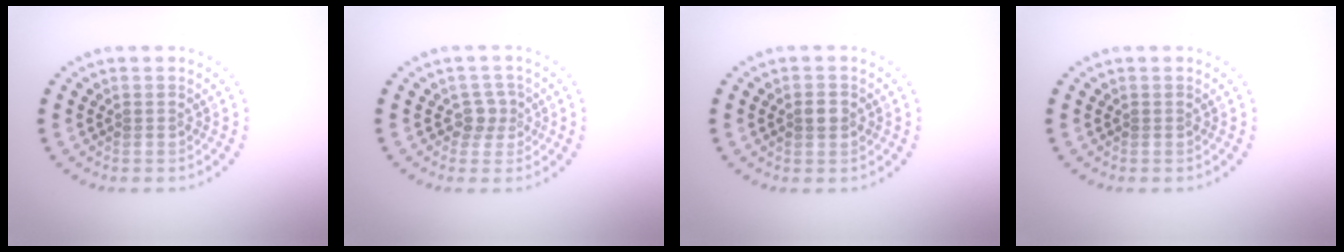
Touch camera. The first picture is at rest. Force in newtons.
{"total": 1.8, "press": 1.5, "slide": 1.1}
{"total": 1.8, "press": 1.8, "slide": 0.1}
{"total": 0.0}